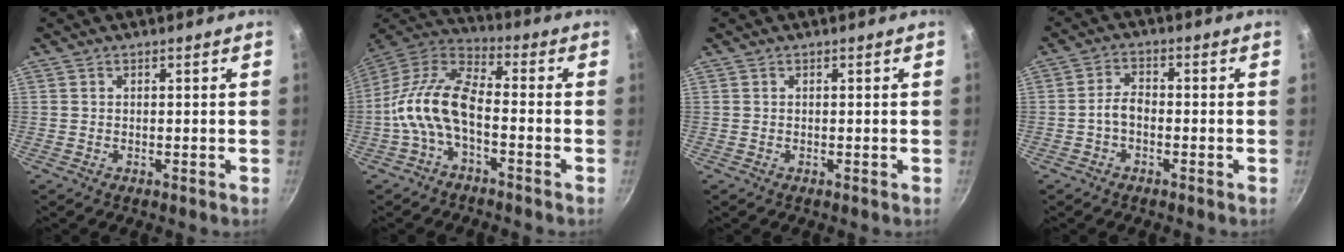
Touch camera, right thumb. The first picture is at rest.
{"total": 12.8, "force": [-3.2, 6.0, 10.9], "torque": [-0.225, 0.050, -0.070]}
{"total": 0.0}
{"total": 3.6, "force": [-1.1, 2.1, 2.6], "torque": [-0.044, 0.019, -0.025]}